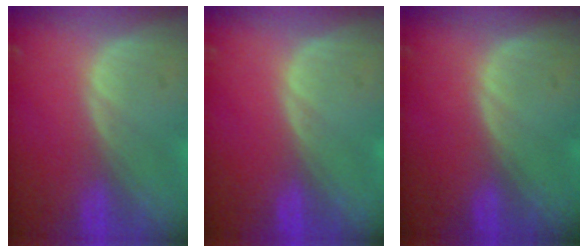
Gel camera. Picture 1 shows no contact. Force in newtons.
{"total": 0.0}
{"total": 0.0}